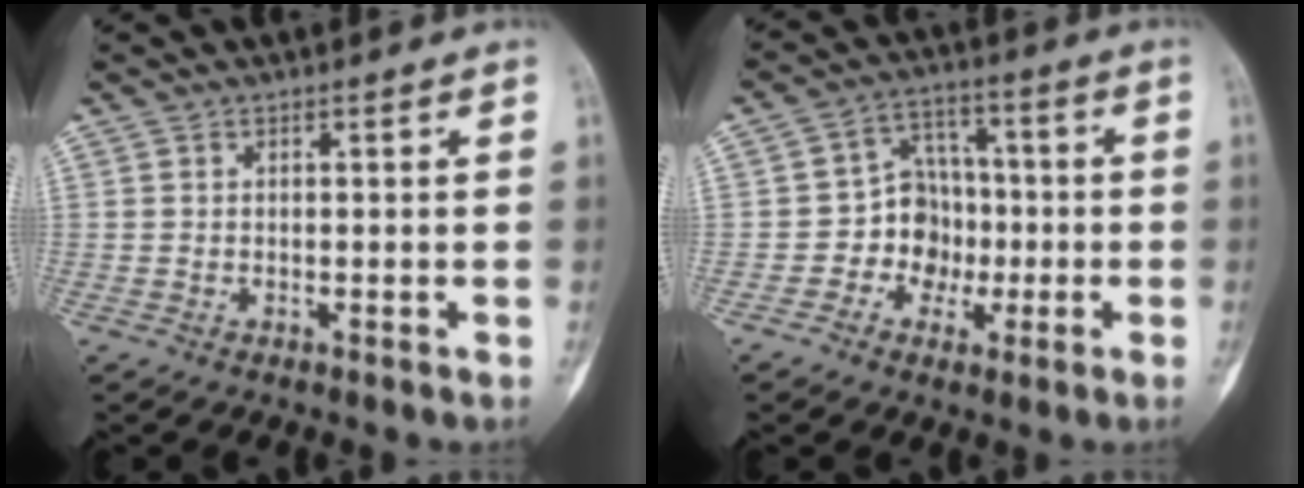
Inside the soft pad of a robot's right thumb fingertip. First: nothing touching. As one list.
[{"total": 8.8, "force": [-1.9, 7.7, 3.8], "torque": [-0.010, 0.033, -0.041]}]